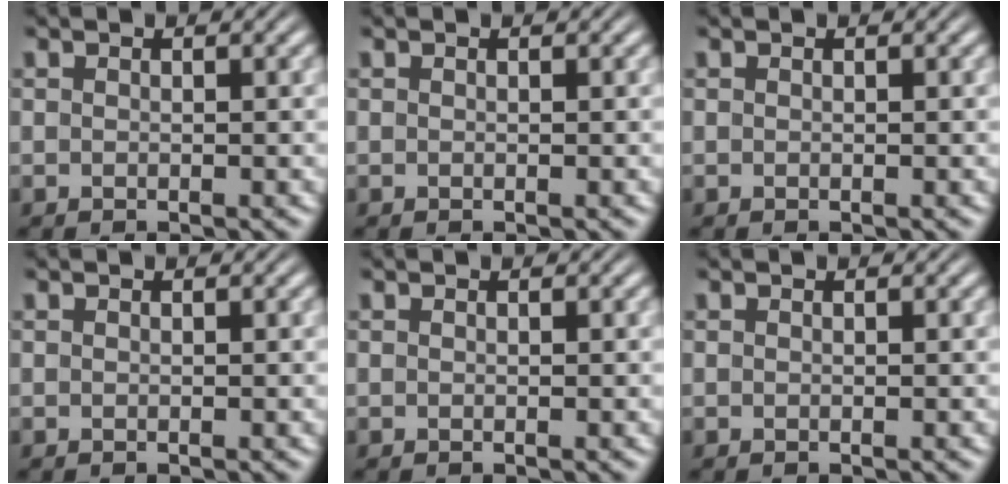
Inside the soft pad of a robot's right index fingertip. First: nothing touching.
{"total": 0.0}
{"total": 0.0}
{"total": 0.0}
{"total": 0.0}
{"total": 0.0}